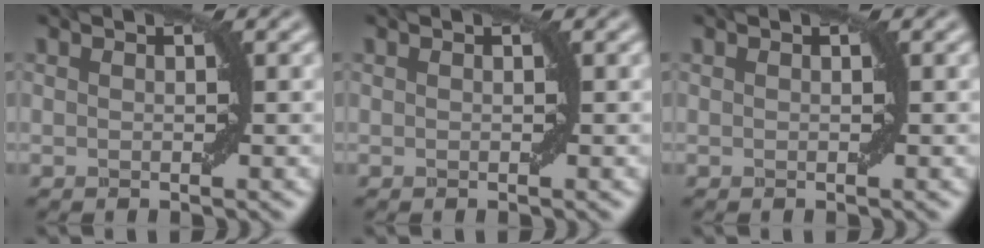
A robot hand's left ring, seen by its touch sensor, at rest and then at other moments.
{"total": 0.0}
{"total": 0.0}